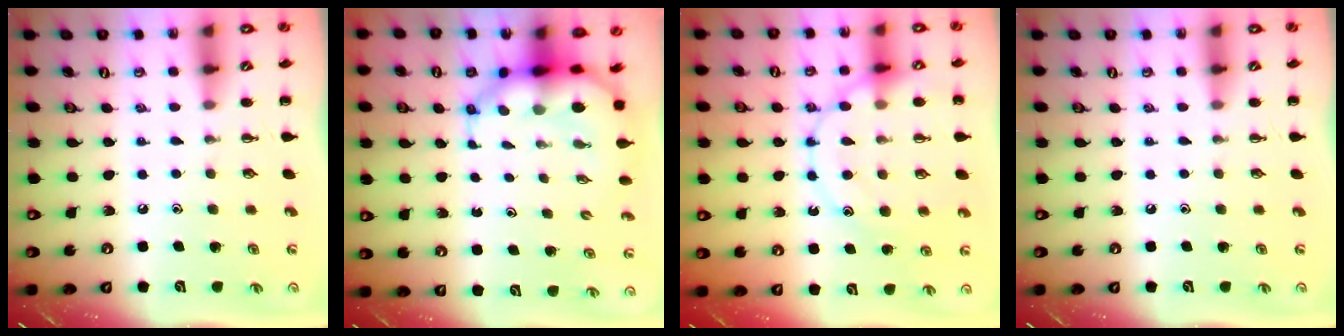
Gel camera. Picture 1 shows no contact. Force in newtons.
{"total": 7.6, "press": 7.1, "slide": 2.5}
{"total": 16.8, "press": 16.7, "slide": 1.6}
{"total": 0.0}